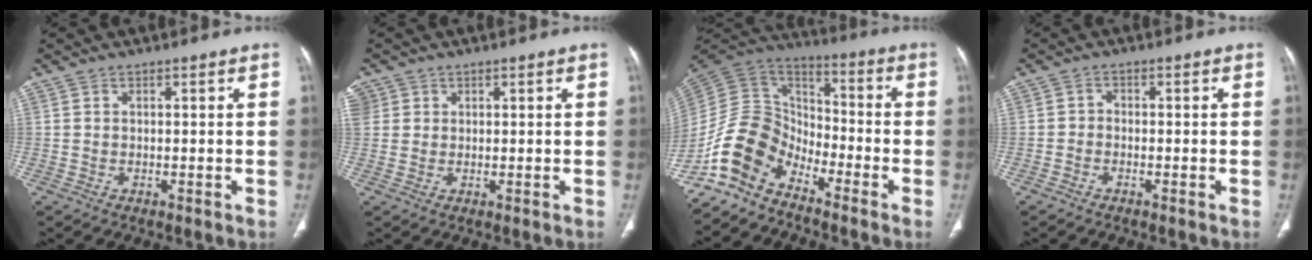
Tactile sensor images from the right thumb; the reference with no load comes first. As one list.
[{"total": 4.4, "force": [1.6, 4.0, 1.1], "torque": [-0.021, 0.011, 0.040]}, {"total": 12.5, "force": [-8.8, 7.3, 5.0], "torque": [-0.079, 0.090, -0.184]}, {"total": 1.2, "force": [-0.7, 0.8, 0.4], "torque": [0.003, 0.008, -0.018]}]